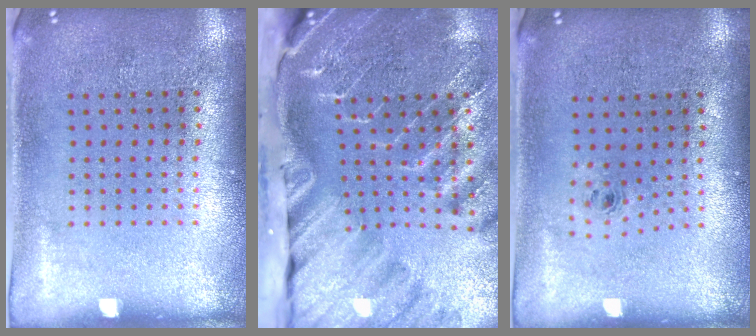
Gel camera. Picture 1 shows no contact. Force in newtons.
{"total": 4.3, "press": 3.3, "slide": 2.8}
{"total": 0.6, "press": 0.3, "slide": 0.5}